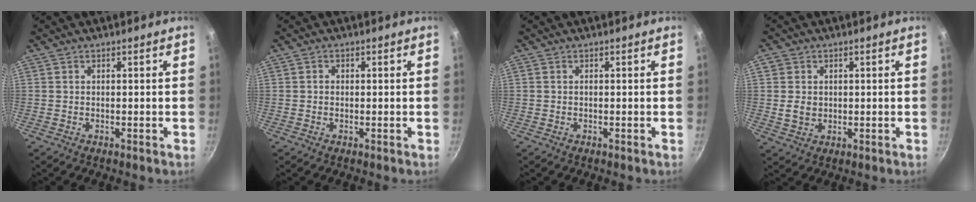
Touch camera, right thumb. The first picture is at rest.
{"total": 1.0, "force": [0.0, 1.0, 0.3], "torque": [-0.002, 0.002, -0.002]}
{"total": 0.0}
{"total": 4.2, "force": [0.3, 3.7, 2.0], "torque": [-0.027, -0.003, 0.005]}